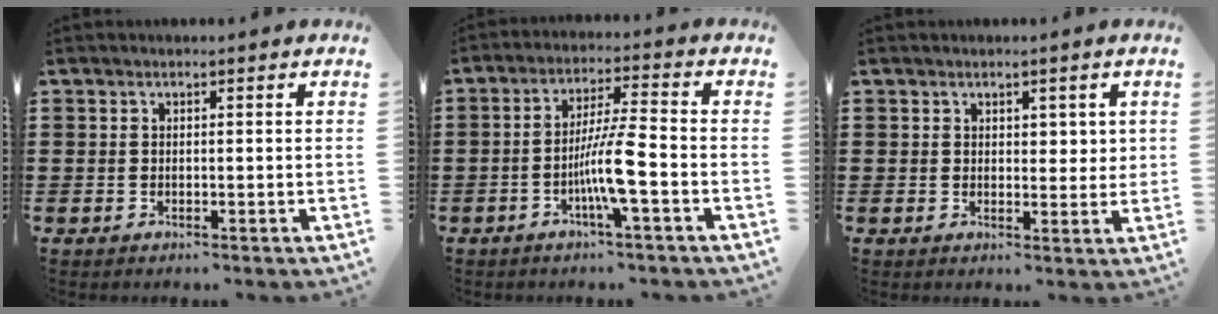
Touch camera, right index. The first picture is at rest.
{"total": 7.6, "force": [-2.9, 0.1, 7.0], "torque": [-0.137, -0.010, -0.060]}
{"total": 2.1, "force": [1.4, 1.3, 0.9], "torque": [-0.004, 0.001, 0.022]}